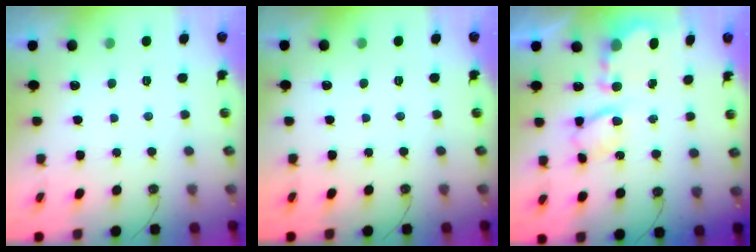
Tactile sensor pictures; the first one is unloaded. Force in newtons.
{"total": 0.0}
{"total": 6.1, "press": 6.1, "slide": 0.3}